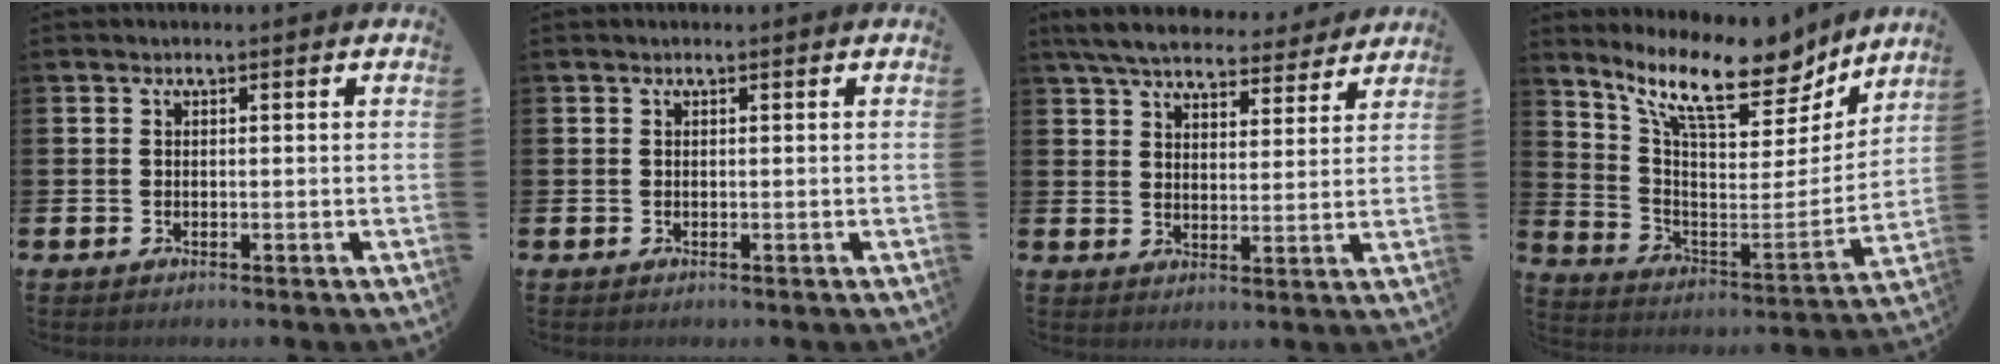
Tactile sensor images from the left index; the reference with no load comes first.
{"total": 0.0}
{"total": 6.6, "force": [6.2, 1.5, 1.4], "torque": [-0.053, -0.034, 0.112]}
{"total": 13.0, "force": [10.5, 4.1, 6.5], "torque": [-0.151, -0.073, 0.179]}